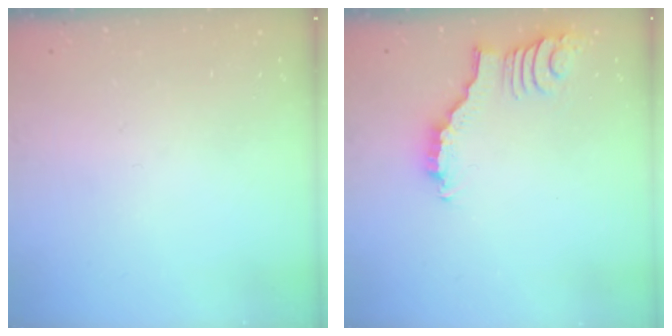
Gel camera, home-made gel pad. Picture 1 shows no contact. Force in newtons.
{"total": 3.5, "press": 3.5, "slide": 0.4}